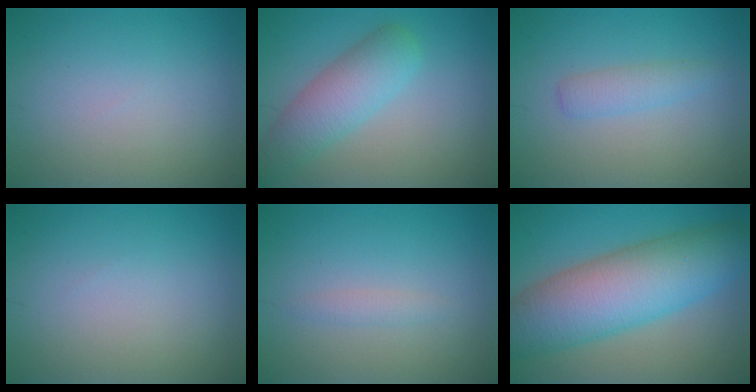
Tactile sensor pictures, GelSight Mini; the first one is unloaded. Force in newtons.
{"total": 5.8, "press": 5.8, "slide": 0.2}
{"total": 1.8, "press": 1.8, "slide": 0.1}
{"total": 0.0}
{"total": 1.0, "press": 1.0, "slide": 0.1}
{"total": 10.8, "press": 10.8, "slide": 0.3}